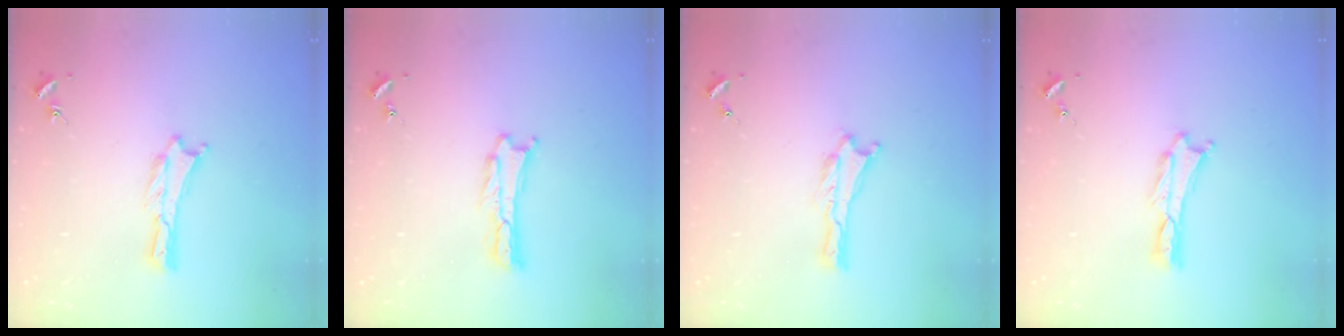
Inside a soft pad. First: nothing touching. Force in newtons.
{"total": 0.6, "press": 0.5, "slide": 0.2}
{"total": 0.0}
{"total": 0.0}